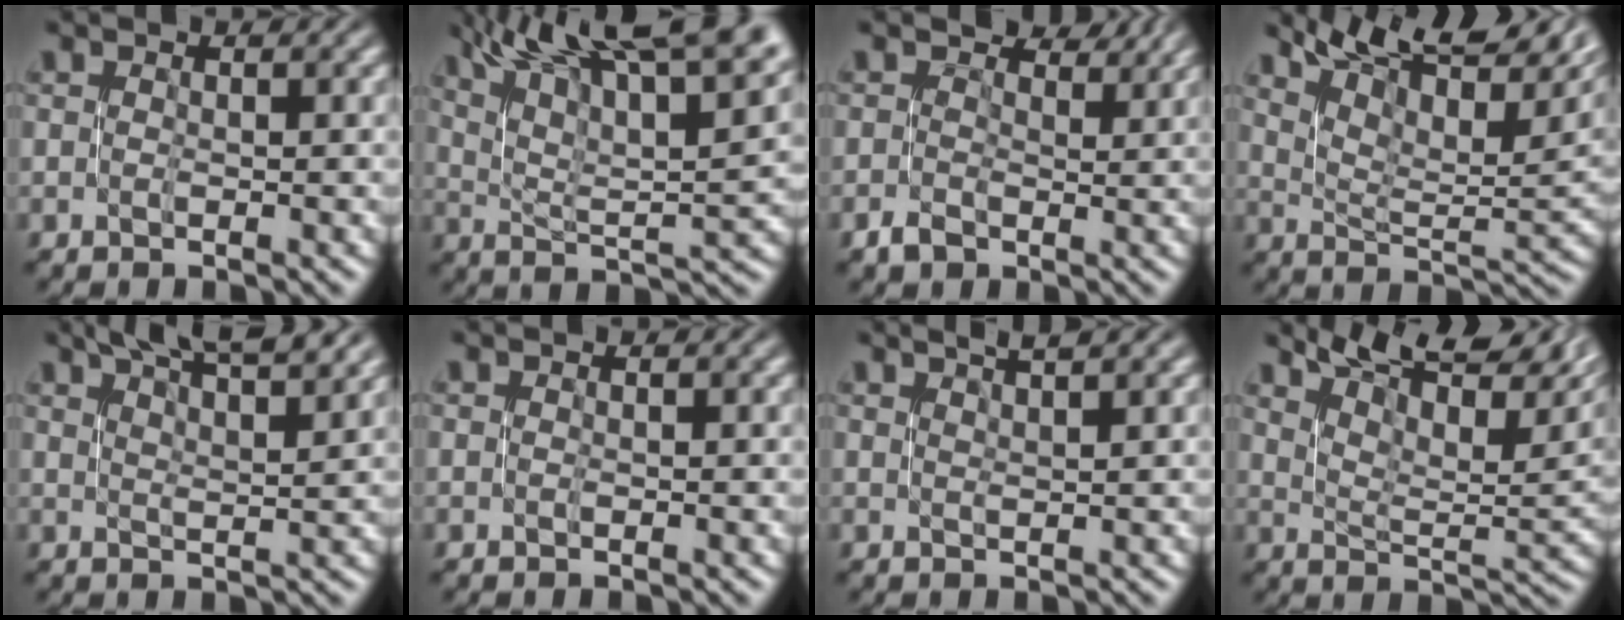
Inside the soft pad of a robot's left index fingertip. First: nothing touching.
{"total": 15.3, "force": [9.6, 4.6, 11.0], "torque": [-0.166, 0.021, 0.144]}
{"total": 3.0, "force": [0.8, 2.4, 1.6], "torque": [-0.023, 0.006, 0.009]}
{"total": 12.0, "force": [7.9, 3.7, 8.3], "torque": [-0.124, 0.034, 0.133]}
{"total": 8.6, "force": [6.7, 1.8, 5.1], "torque": [-0.044, 0.019, 0.070]}
{"total": 0.0}
{"total": 2.4, "force": [1.7, 0.3, 1.6], "torque": [-0.010, 0.008, 0.016]}
{"total": 12.1, "force": [8.5, 3.0, 8.1], "torque": [-0.121, 0.028, 0.142]}